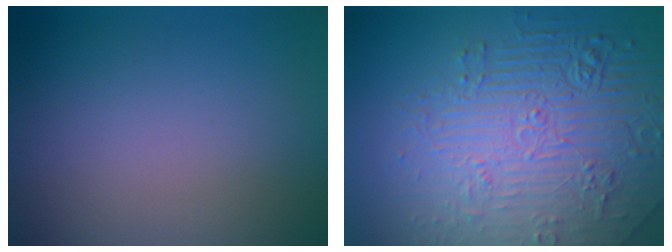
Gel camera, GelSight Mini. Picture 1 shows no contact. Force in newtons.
{"total": 7.3, "press": 5.8, "slide": 4.5}